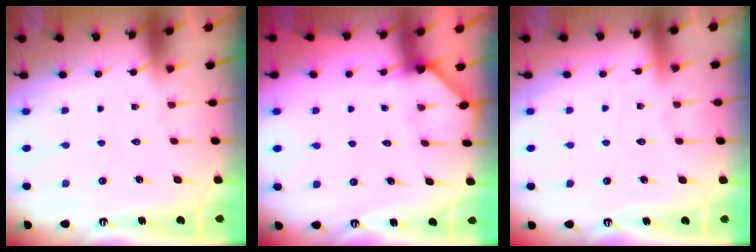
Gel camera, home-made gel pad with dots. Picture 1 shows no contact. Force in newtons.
{"total": 2.0, "press": 2.0, "slide": 0.1}
{"total": 2.9, "press": 2.9, "slide": 0.4}